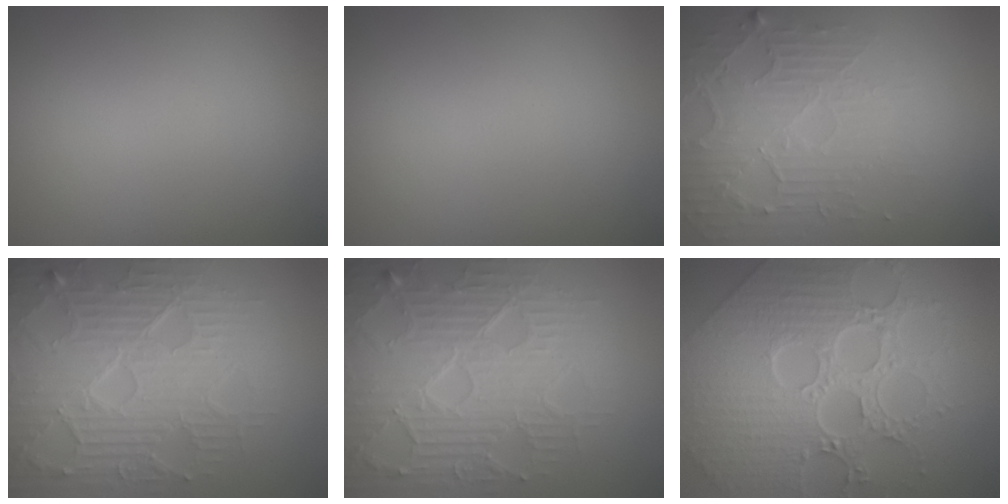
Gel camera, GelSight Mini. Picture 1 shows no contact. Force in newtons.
{"total": 0.0}
{"total": 5.5, "press": 3.5, "slide": 4.3}
{"total": 9.2, "press": 6.5, "slide": 6.5}
{"total": 9.2, "press": 6.5, "slide": 6.5}
{"total": 9.3, "press": 7.3, "slide": 5.7}